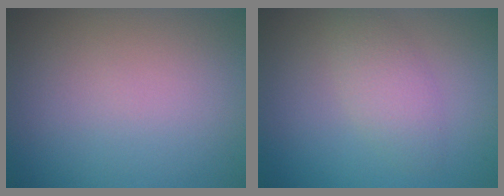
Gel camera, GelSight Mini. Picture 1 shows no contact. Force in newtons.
{"total": 2.7, "press": 2.6, "slide": 0.0}